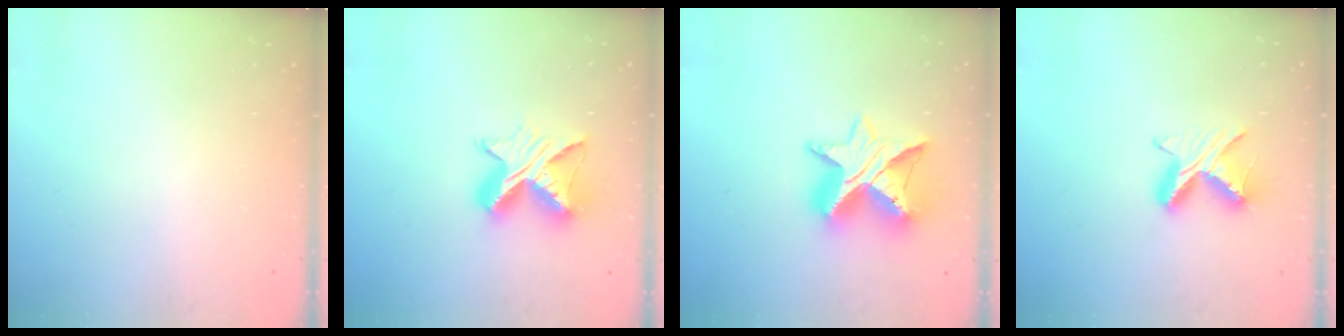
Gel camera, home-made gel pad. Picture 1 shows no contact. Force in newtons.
{"total": 10.9, "press": 10.8, "slide": 1.0}
{"total": 14.9, "press": 14.9, "slide": 1.1}
{"total": 8.7, "press": 8.7, "slide": 0.6}